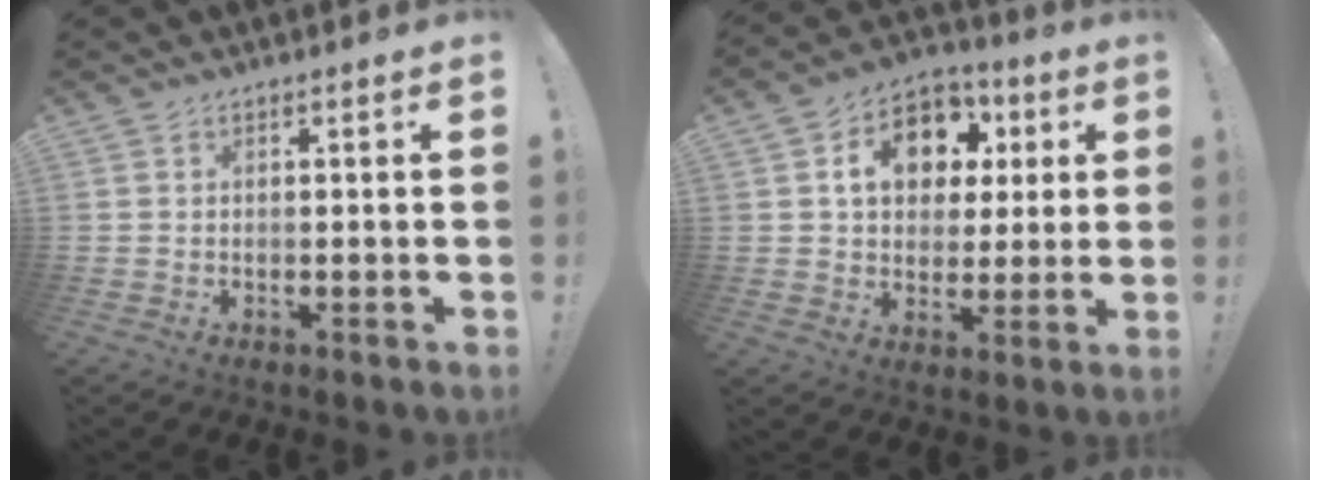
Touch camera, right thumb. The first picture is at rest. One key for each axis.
{"total": 15.1, "fx": 5.3, "fy": 11.3, "fz": 8.4, "tx": -0.120, "ty": -0.010, "tz": 0.100}